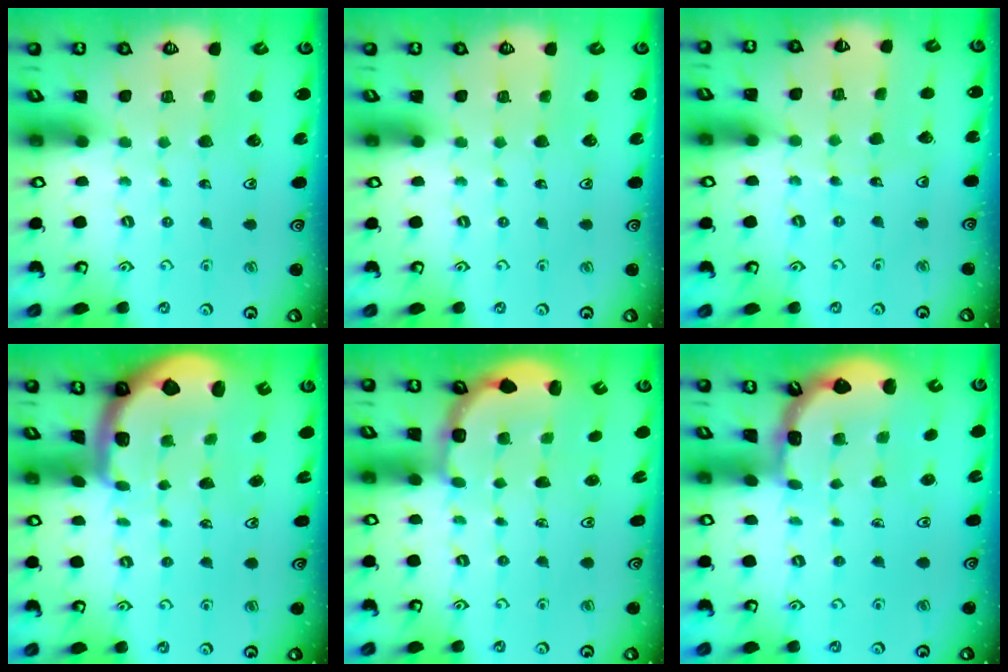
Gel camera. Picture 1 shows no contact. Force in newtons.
{"total": 0.0}
{"total": 5.4, "press": 5.3, "slide": 0.5}
{"total": 1.1, "press": 1.0, "slide": 0.3}
{"total": 3.1, "press": 2.5, "slide": 1.8}
{"total": 1.3, "press": 1.3, "slide": 0.1}